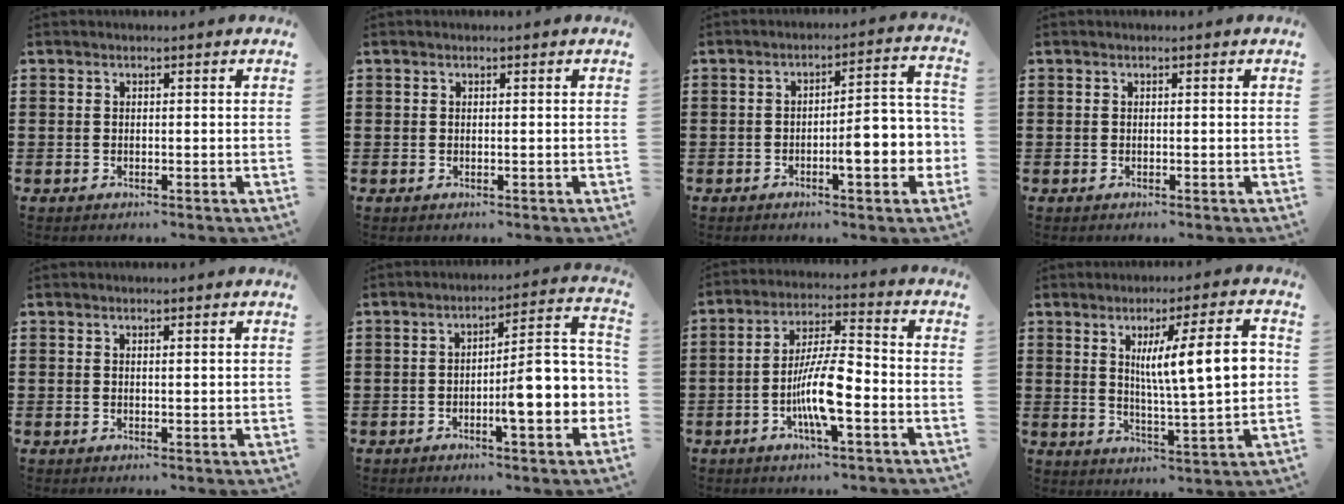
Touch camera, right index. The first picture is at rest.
{"total": 0.0}
{"total": 7.4, "force": [-2.3, 2.0, 6.7], "torque": [-0.086, -0.015, -0.045]}
{"total": 0.0}
{"total": 0.7, "force": [0.4, 0.1, 0.5], "torque": [-0.011, 0.001, 0.007]}
{"total": 10.5, "force": [-2.6, 2.5, 9.9], "torque": [-0.130, -0.021, -0.049]}
{"total": 9.1, "force": [-2.8, 2.1, 8.4], "torque": [-0.166, -0.003, -0.055]}
{"total": 11.1, "force": [2.6, 2.0, 10.6], "torque": [-0.168, -0.002, 0.032]}